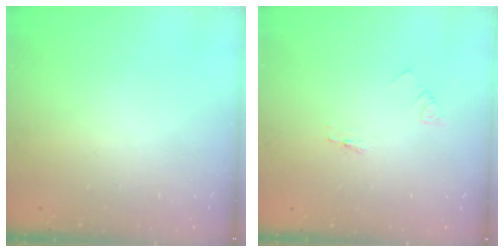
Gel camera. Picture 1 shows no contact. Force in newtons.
{"total": 1.8, "press": 1.8, "slide": 0.2}